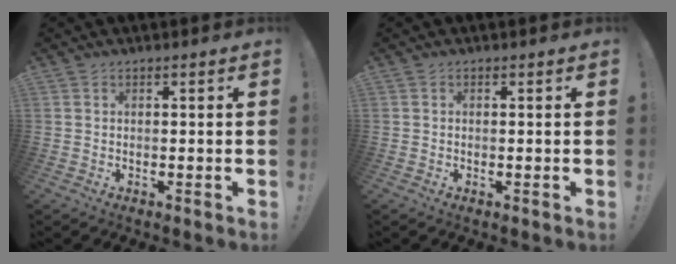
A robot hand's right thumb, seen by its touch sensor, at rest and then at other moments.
{"total": 0.0}